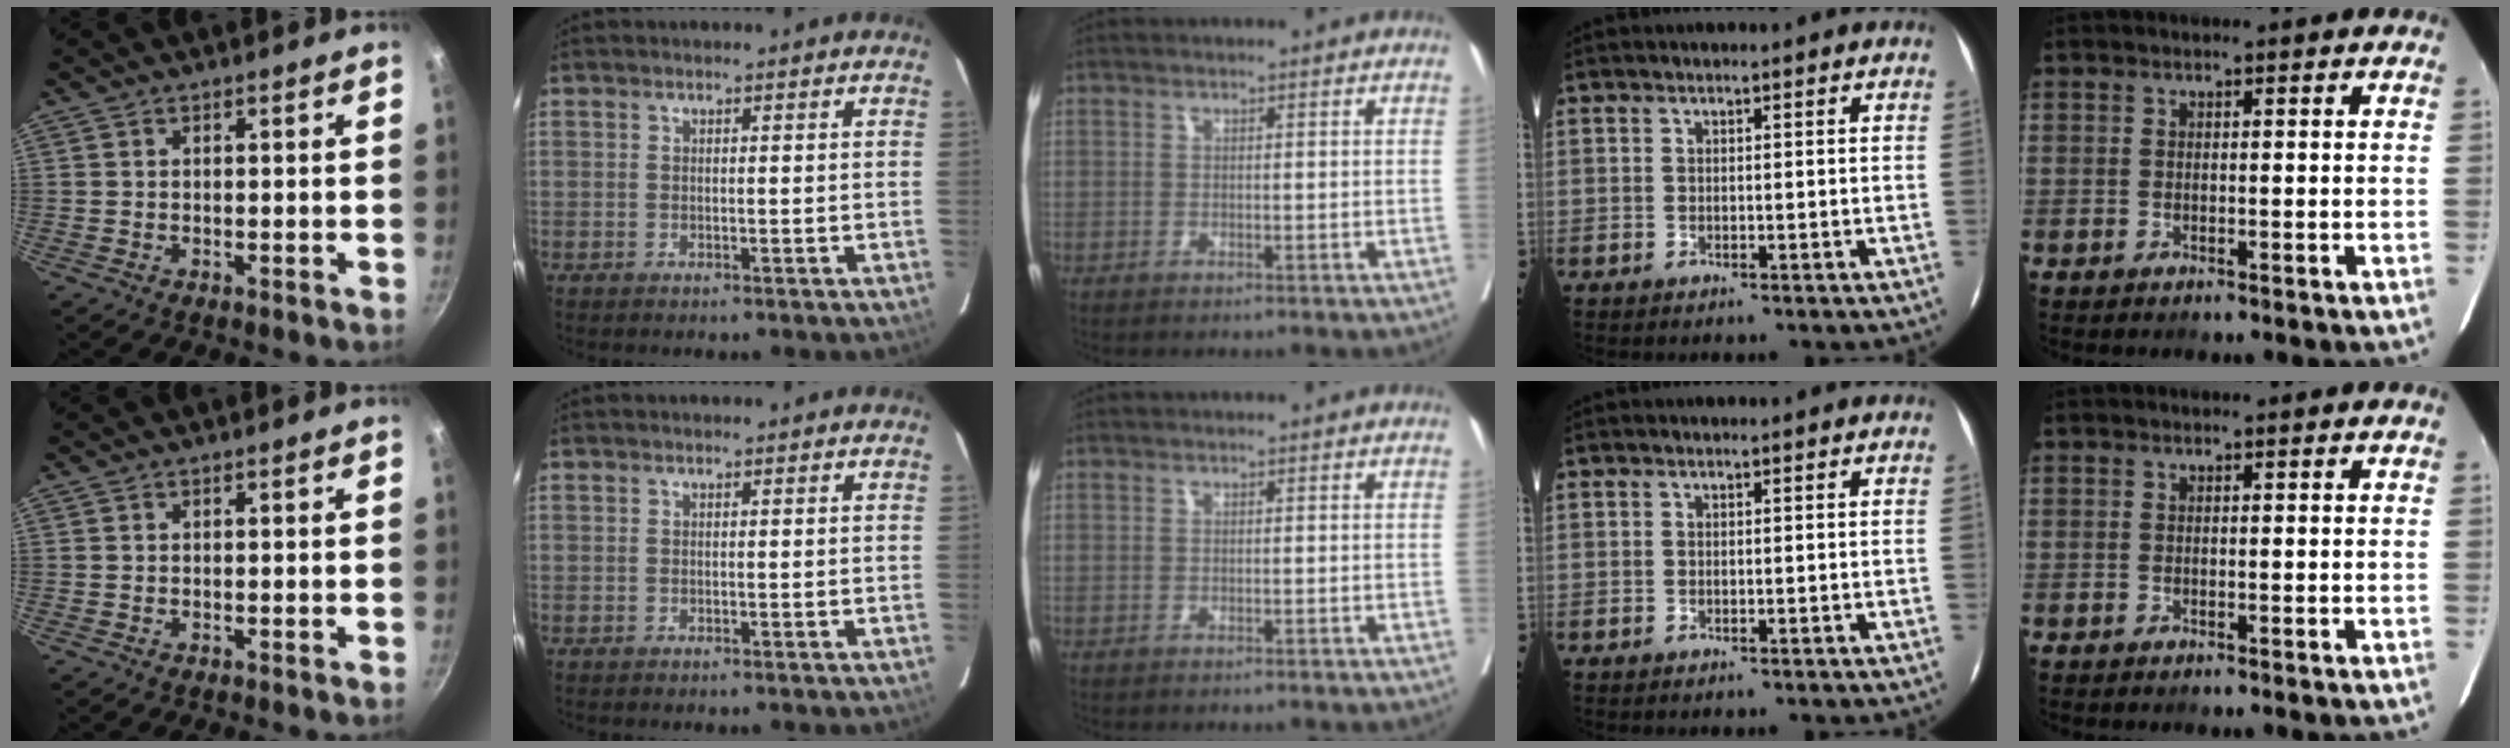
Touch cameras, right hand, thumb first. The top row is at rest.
{}